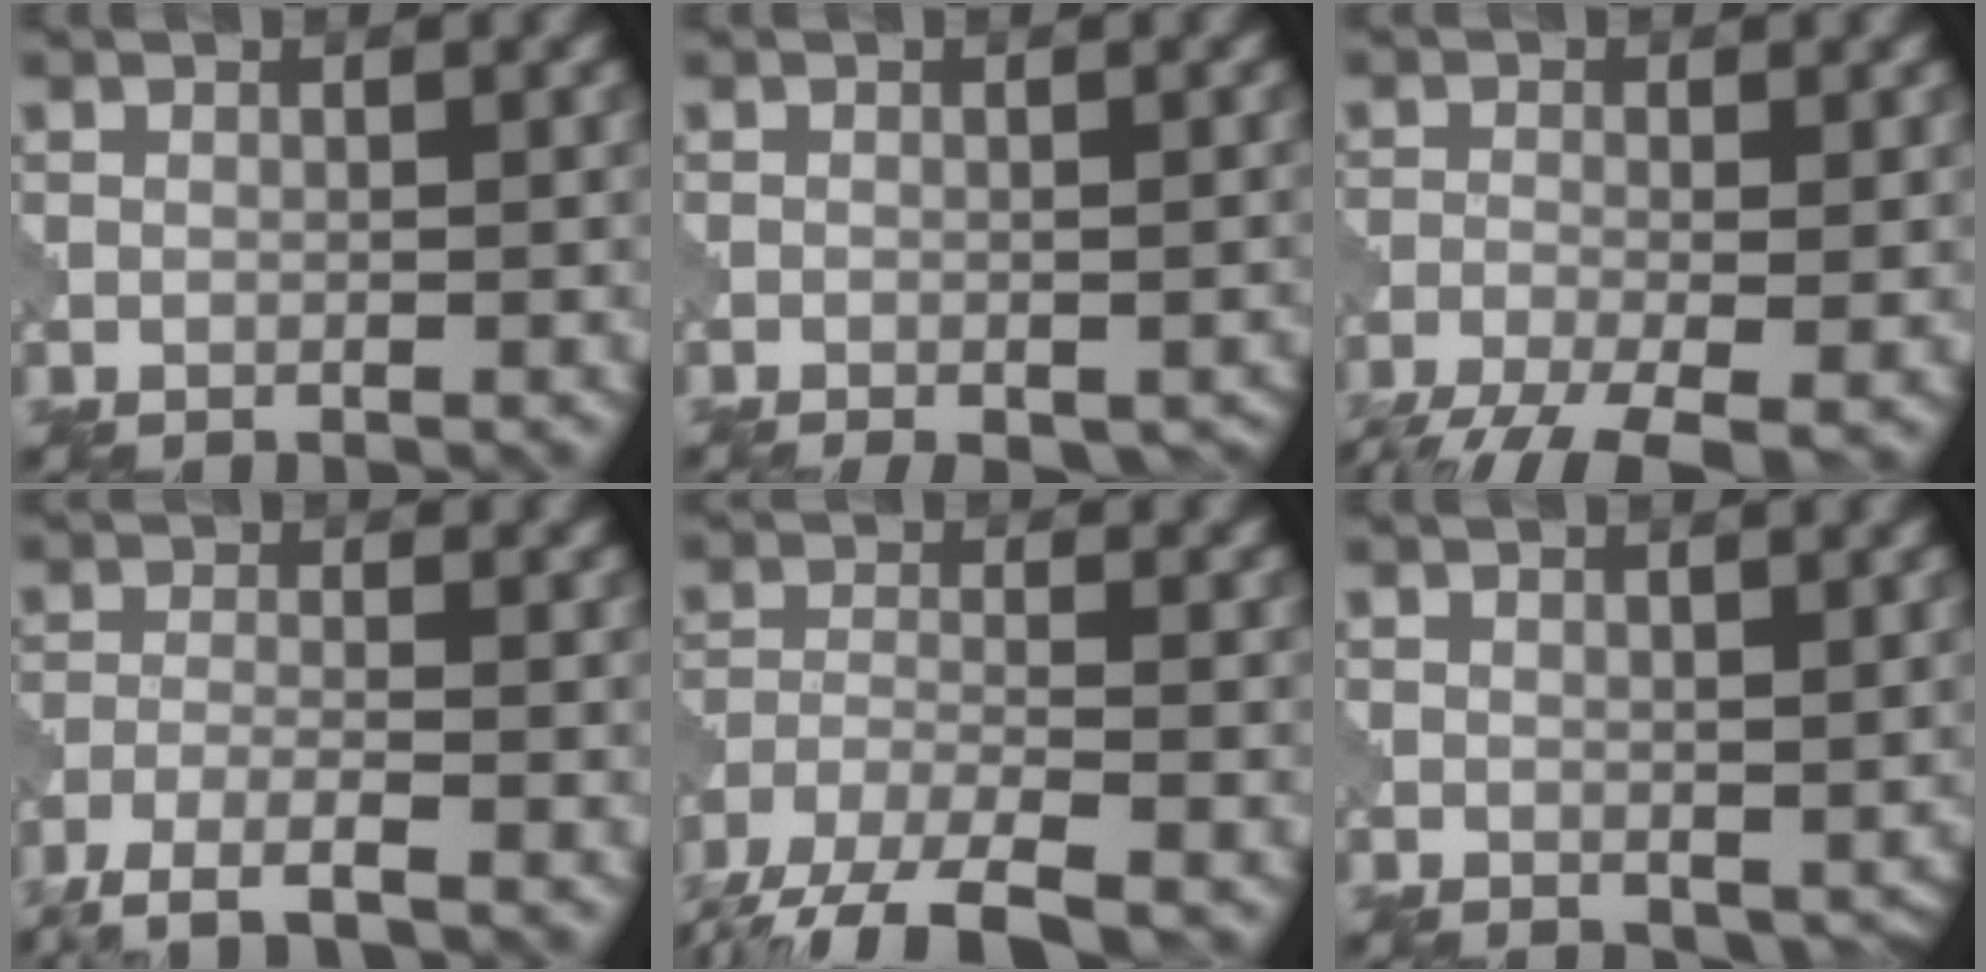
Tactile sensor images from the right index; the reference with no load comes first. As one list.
[{"total": 3.5, "force": [-2.3, 1.4, 2.2], "torque": [-0.031, -0.002, -0.023]}, {"total": 7.1, "force": [-4.9, 2.0, 4.6], "torque": [-0.091, -0.028, -0.091]}, {"total": 4.0, "force": [-3.2, 0.6, 2.4], "torque": [-0.046, -0.006, -0.071]}, {"total": 7.4, "force": [-5.8, 2.1, 4.1], "torque": [-0.076, -0.013, -0.109]}, {"total": 1.3, "force": [0.5, 0.8, 0.8], "torque": [-0.011, -0.004, 0.015]}]